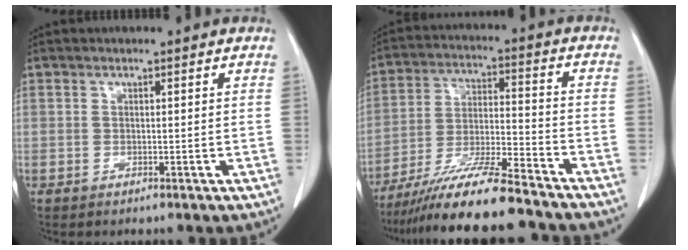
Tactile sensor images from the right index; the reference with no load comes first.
{"total": 15.3, "force": [-12.9, 0.4, 8.3], "torque": [-0.155, -0.019, -0.225]}